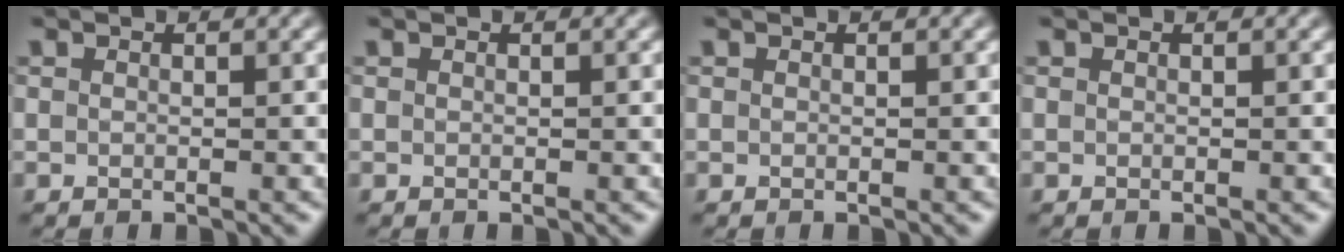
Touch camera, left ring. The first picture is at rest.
{"total": 0.0}
{"total": 0.0}
{"total": 0.0}